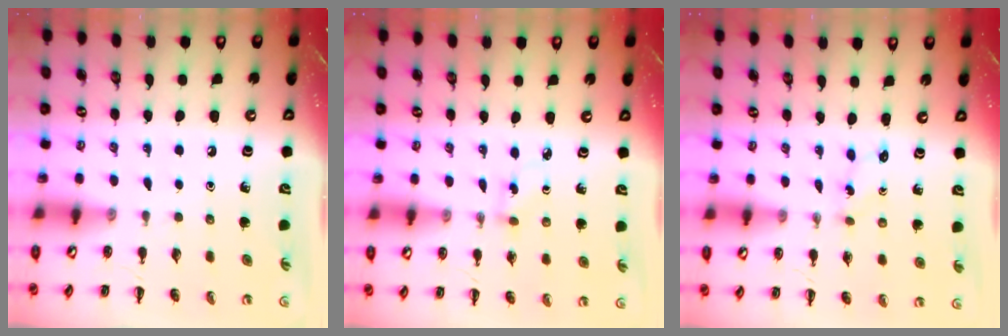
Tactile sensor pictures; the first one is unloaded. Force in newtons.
{"total": 2.9, "press": 2.7, "slide": 1.1}
{"total": 1.3, "press": 1.2, "slide": 0.4}